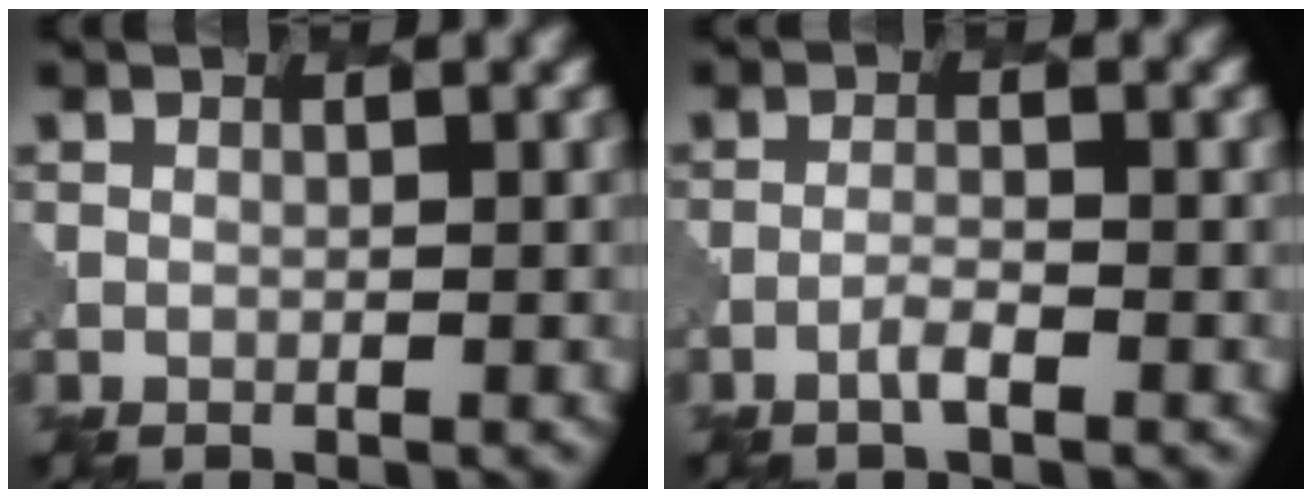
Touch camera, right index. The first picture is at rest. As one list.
[{"total": 1.0, "force": [-0.7, 0.2, 0.7], "torque": [-0.015, 0.005, -0.017]}]